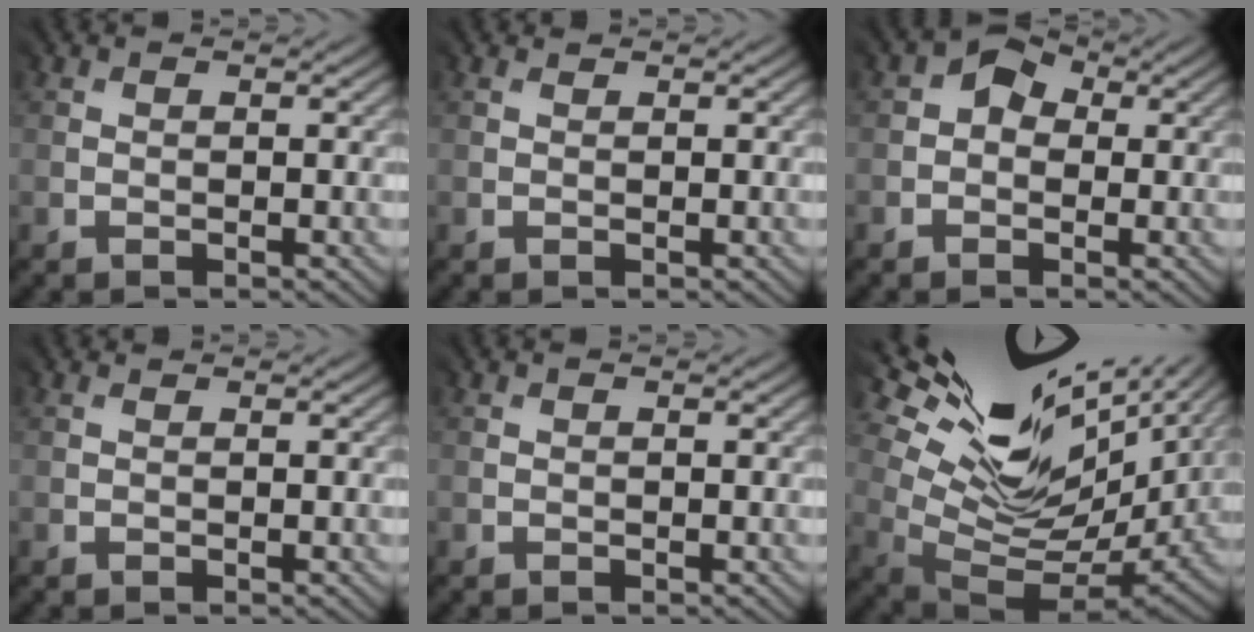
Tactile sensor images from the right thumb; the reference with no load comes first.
{"total": 0.8, "force": [0.6, 0.4, 0.3], "torque": [-0.008, -0.001, 0.013]}
{"total": 3.5, "force": [0.4, 2.9, 2.0], "torque": [-0.036, 0.003, -0.003]}
{"total": 0.6, "force": [0.3, 0.3, 0.3], "torque": [-0.008, -0.001, 0.006]}
{"total": 0.0}
{"total": 14.6, "force": [7.4, 5.7, 11.3], "torque": [-0.202, 0.024, 0.166]}